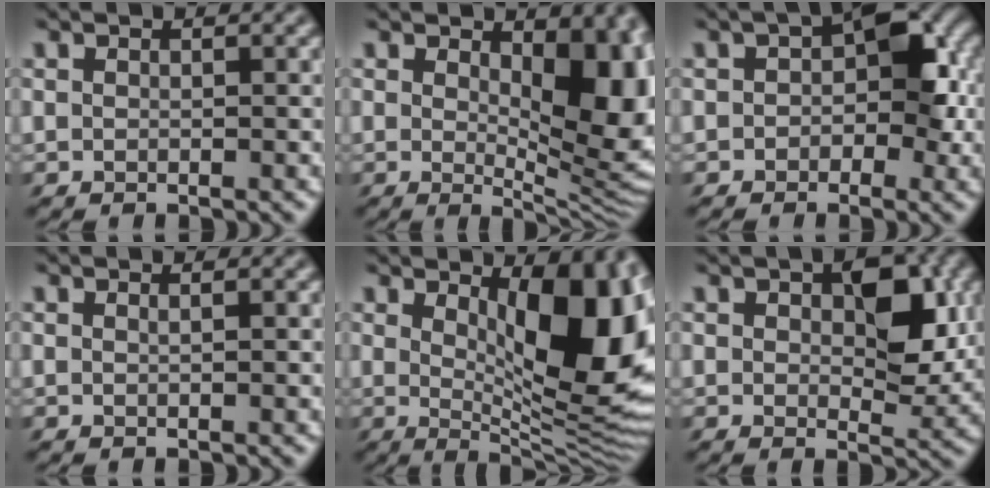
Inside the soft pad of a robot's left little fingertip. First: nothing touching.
{"total": 10.1, "force": [1.9, 5.5, 8.3], "torque": [-0.116, -0.028, 0.042]}
{"total": 7.7, "force": [0.0, 4.5, 6.2], "torque": [-0.092, -0.001, -0.007]}
{"total": 0.6, "force": [0.3, -0.4, 0.1], "torque": [-0.003, -0.001, 0.008]}
{"total": 11.4, "force": [2.8, 4.5, 10.1], "torque": [-0.127, -0.013, 0.043]}
{"total": 7.2, "force": [2.0, 4.1, 5.6], "torque": [-0.100, -0.008, 0.035]}